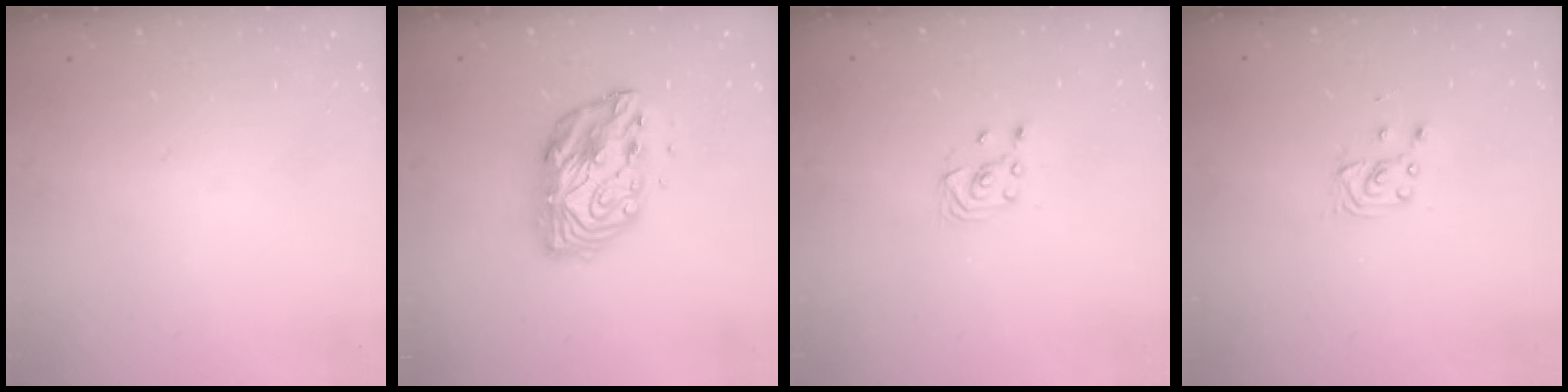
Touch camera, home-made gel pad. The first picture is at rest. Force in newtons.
{"total": 11.1, "press": 11.1, "slide": 0.8}
{"total": 2.5, "press": 2.2, "slide": 1.1}
{"total": 2.9, "press": 2.9, "slide": 0.4}